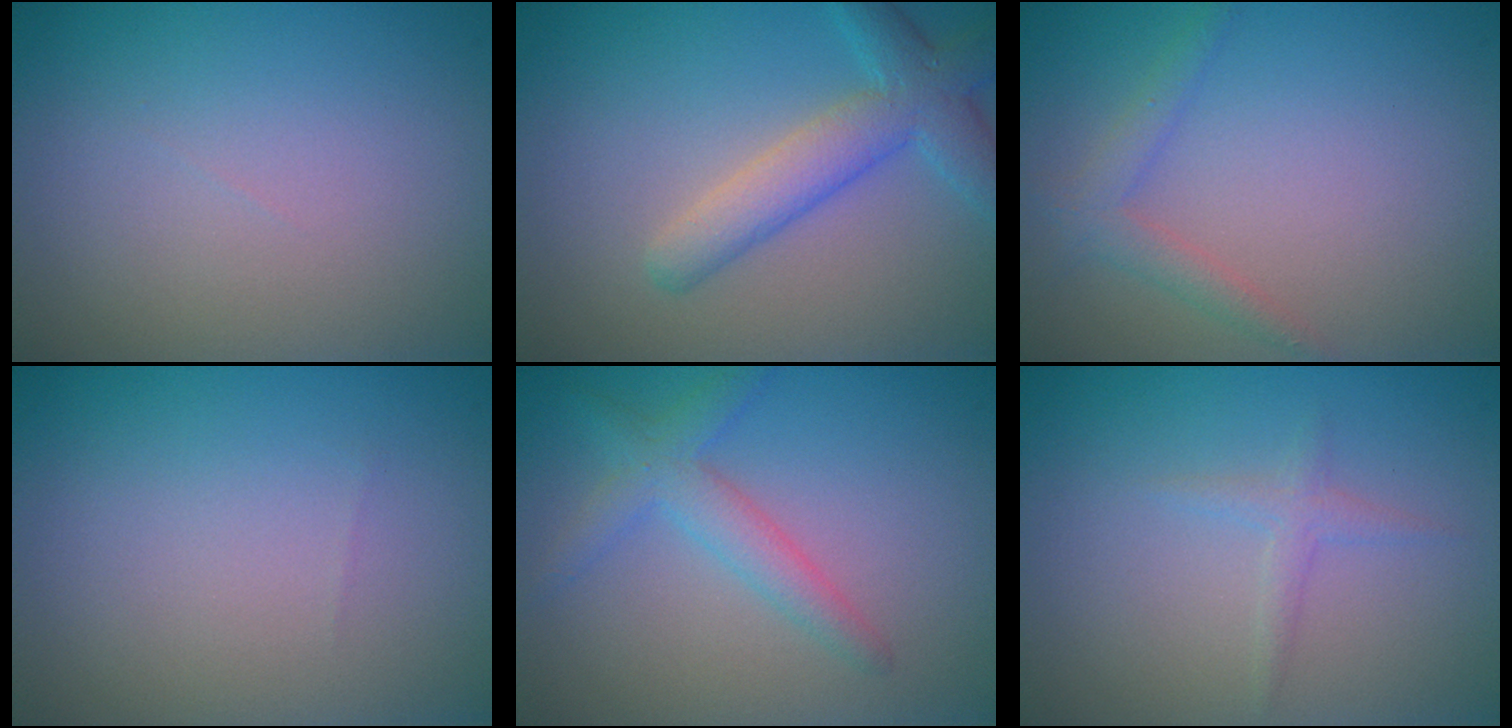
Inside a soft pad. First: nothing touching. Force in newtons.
{"total": 4.6, "press": 4.6, "slide": 0.1}
{"total": 1.9, "press": 1.9, "slide": 0.2}
{"total": 0.0}
{"total": 2.7, "press": 2.7, "slide": 0.1}
{"total": 1.2, "press": 1.2, "slide": 0.0}